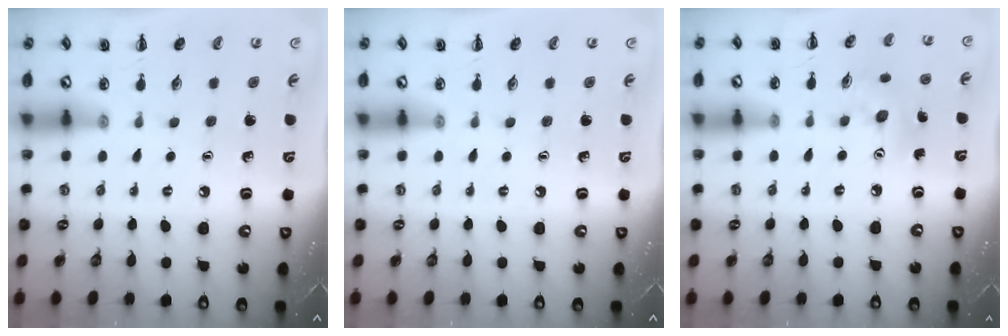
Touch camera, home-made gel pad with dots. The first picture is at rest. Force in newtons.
{"total": 0.0}
{"total": 5.4, "press": 5.4, "slide": 0.3}